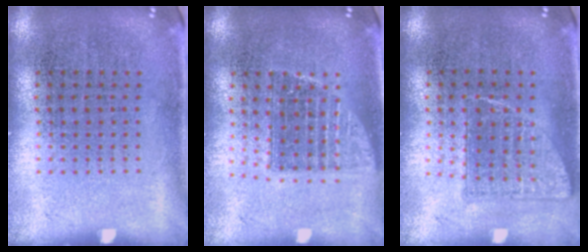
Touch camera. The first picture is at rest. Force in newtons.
{"total": 1.3, "press": 1.1, "slide": 0.7}
{"total": 0.8, "press": 0.8, "slide": 0.1}